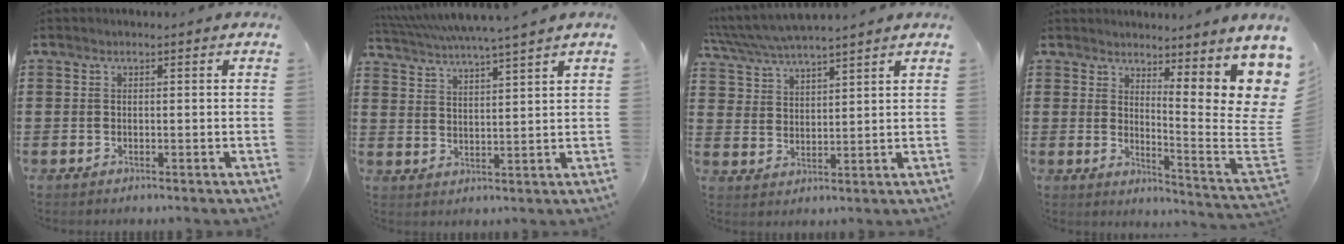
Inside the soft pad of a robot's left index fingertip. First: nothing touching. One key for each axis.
{"total": 4.5, "fx": 4.2, "fy": -1.0, "fz": 1.3, "tx": -0.044, "ty": -0.025, "tz": 0.069}
{"total": 5.2, "fx": 5.0, "fy": 0.7, "fz": 1.3, "tx": -0.046, "ty": -0.018, "tz": 0.090}
{"total": 7.9, "fx": 5.3, "fy": 0.8, "fz": 5.8, "tx": -0.095, "ty": -0.054, "tz": 0.090}